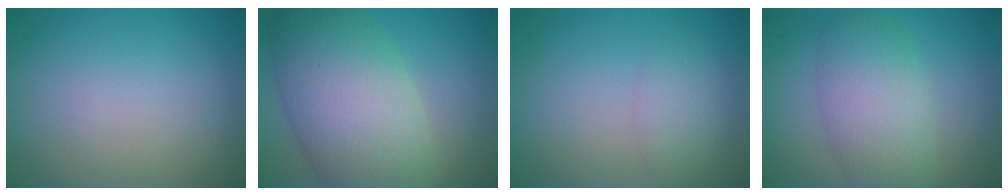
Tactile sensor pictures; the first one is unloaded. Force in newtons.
{"total": 12.1, "press": 12.1, "slide": 0.5}
{"total": 1.7, "press": 1.7, "slide": 0.1}
{"total": 5.8, "press": 5.8, "slide": 0.6}